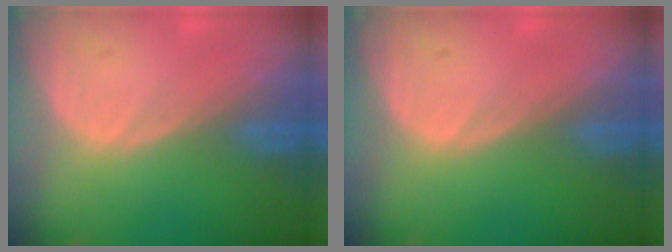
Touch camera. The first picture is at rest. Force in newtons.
{"total": 0.0}